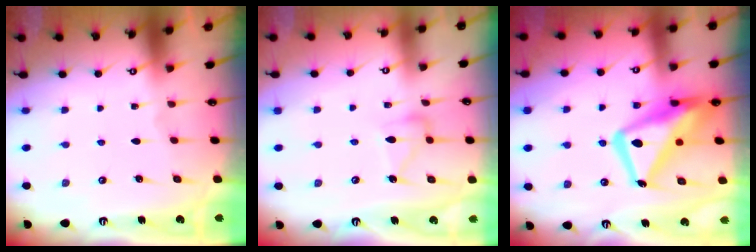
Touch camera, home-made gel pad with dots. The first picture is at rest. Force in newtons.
{"total": 8.3, "press": 8.2, "slide": 0.6}
{"total": 18.3, "press": 18.3, "slide": 1.6}